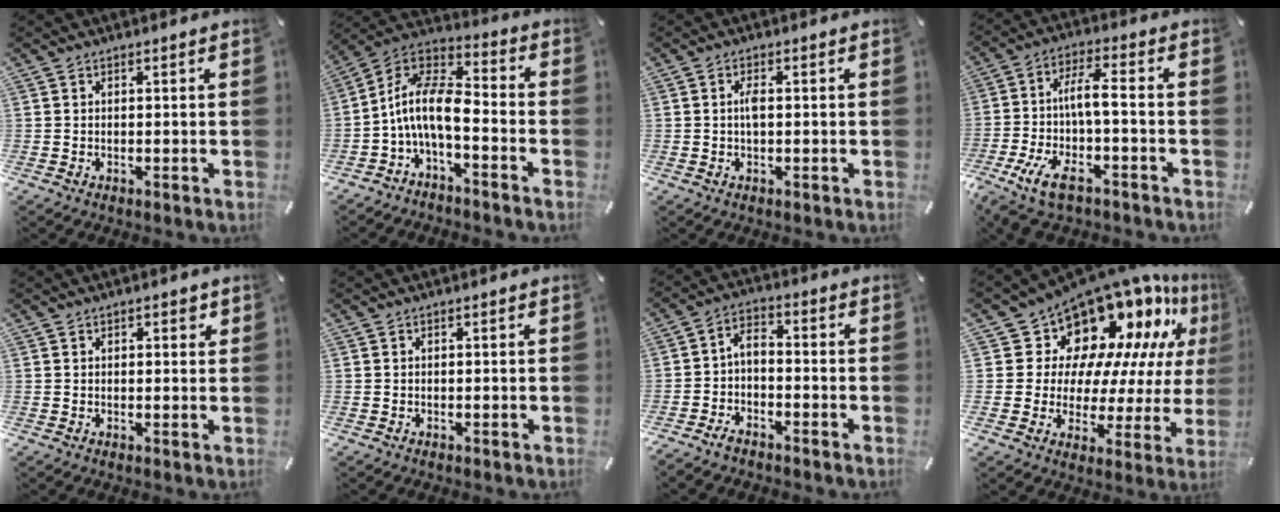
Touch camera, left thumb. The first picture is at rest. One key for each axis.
{"total": 10.5, "fx": -3.2, "fy": 4.3, "fz": 9.1, "tx": -0.198, "ty": -0.008, "tz": -0.066}
{"total": 2.3, "fx": 0.0, "fy": 0.7, "fz": 2.2, "tx": -0.044, "ty": -0.001, "tz": -0.001}
{"total": 11.1, "fx": -2.4, "fy": 3.2, "fz": 10.3, "tx": -0.211, "ty": -0.005, "tz": -0.048}
{"total": 1.4, "fx": 0.7, "fy": 0.8, "fz": 0.9, "tx": -0.003, "ty": -0.003, "tz": 0.009}
{"total": 0.0}
{"total": 3.7, "fx": -2.3, "fy": 1.7, "fz": 2.3, "tx": -0.053, "ty": 0.007, "tz": -0.050}
{"total": 15.9, "fx": 12.3, "fy": 8.7, "fz": 5.1, "tx": -0.087, "ty": -0.128, "tz": 0.216}